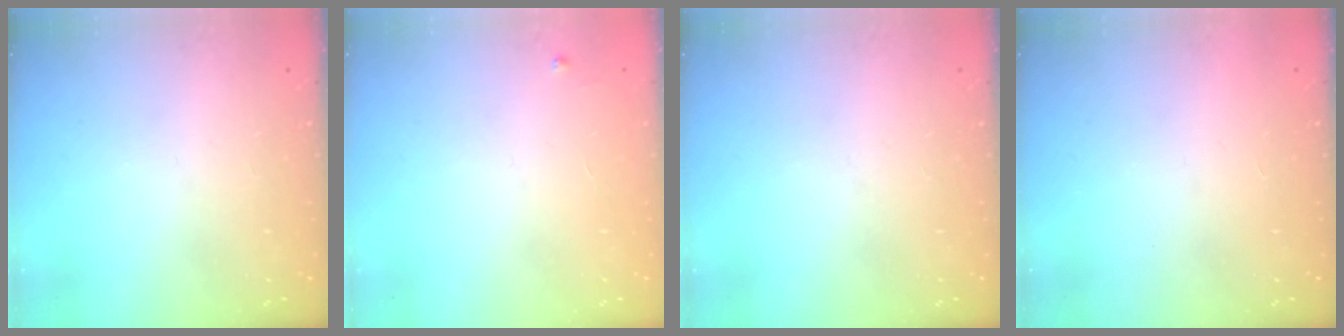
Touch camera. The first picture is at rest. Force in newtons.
{"total": 3.1, "press": 3.1, "slide": 0.5}
{"total": 0.0}
{"total": 1.6, "press": 1.5, "slide": 0.1}